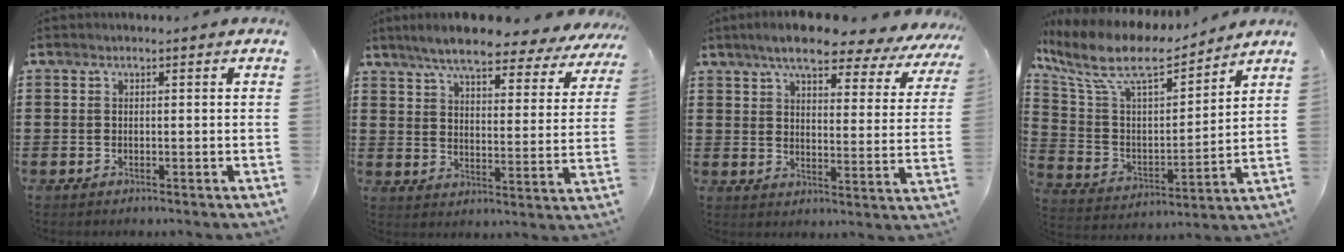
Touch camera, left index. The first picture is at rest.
{"total": 7.8, "force": [6.9, 1.0, 3.6], "torque": [-0.091, -0.035, 0.117]}
{"total": 7.7, "force": [6.6, 1.3, 3.8], "torque": [-0.086, -0.031, 0.111]}
{"total": 11.2, "force": [8.4, 3.3, 6.7], "torque": [-0.161, -0.041, 0.146]}